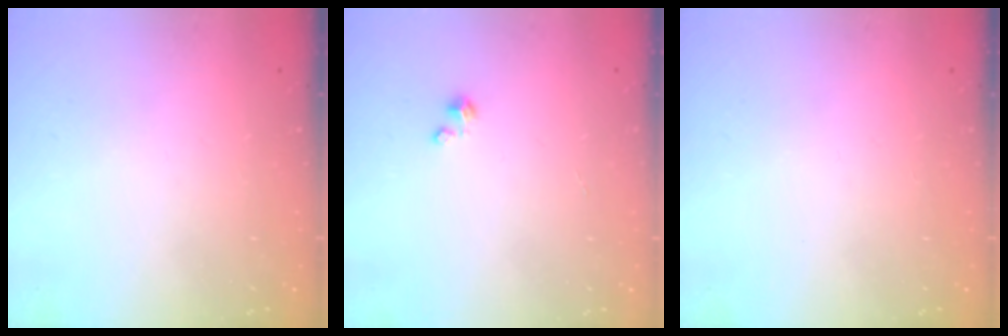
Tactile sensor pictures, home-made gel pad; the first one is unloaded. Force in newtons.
{"total": 1.4, "press": 1.3, "slide": 0.3}
{"total": 0.0}